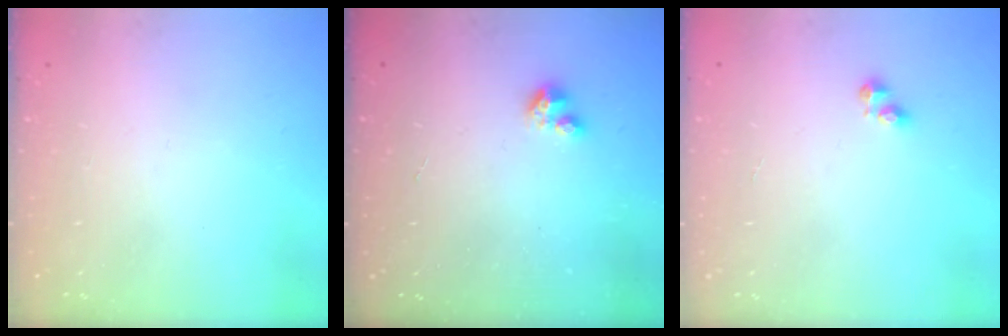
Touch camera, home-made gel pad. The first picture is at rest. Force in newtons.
{"total": 2.9, "press": 2.9, "slide": 0.2}
{"total": 2.8, "press": 2.8, "slide": 0.4}